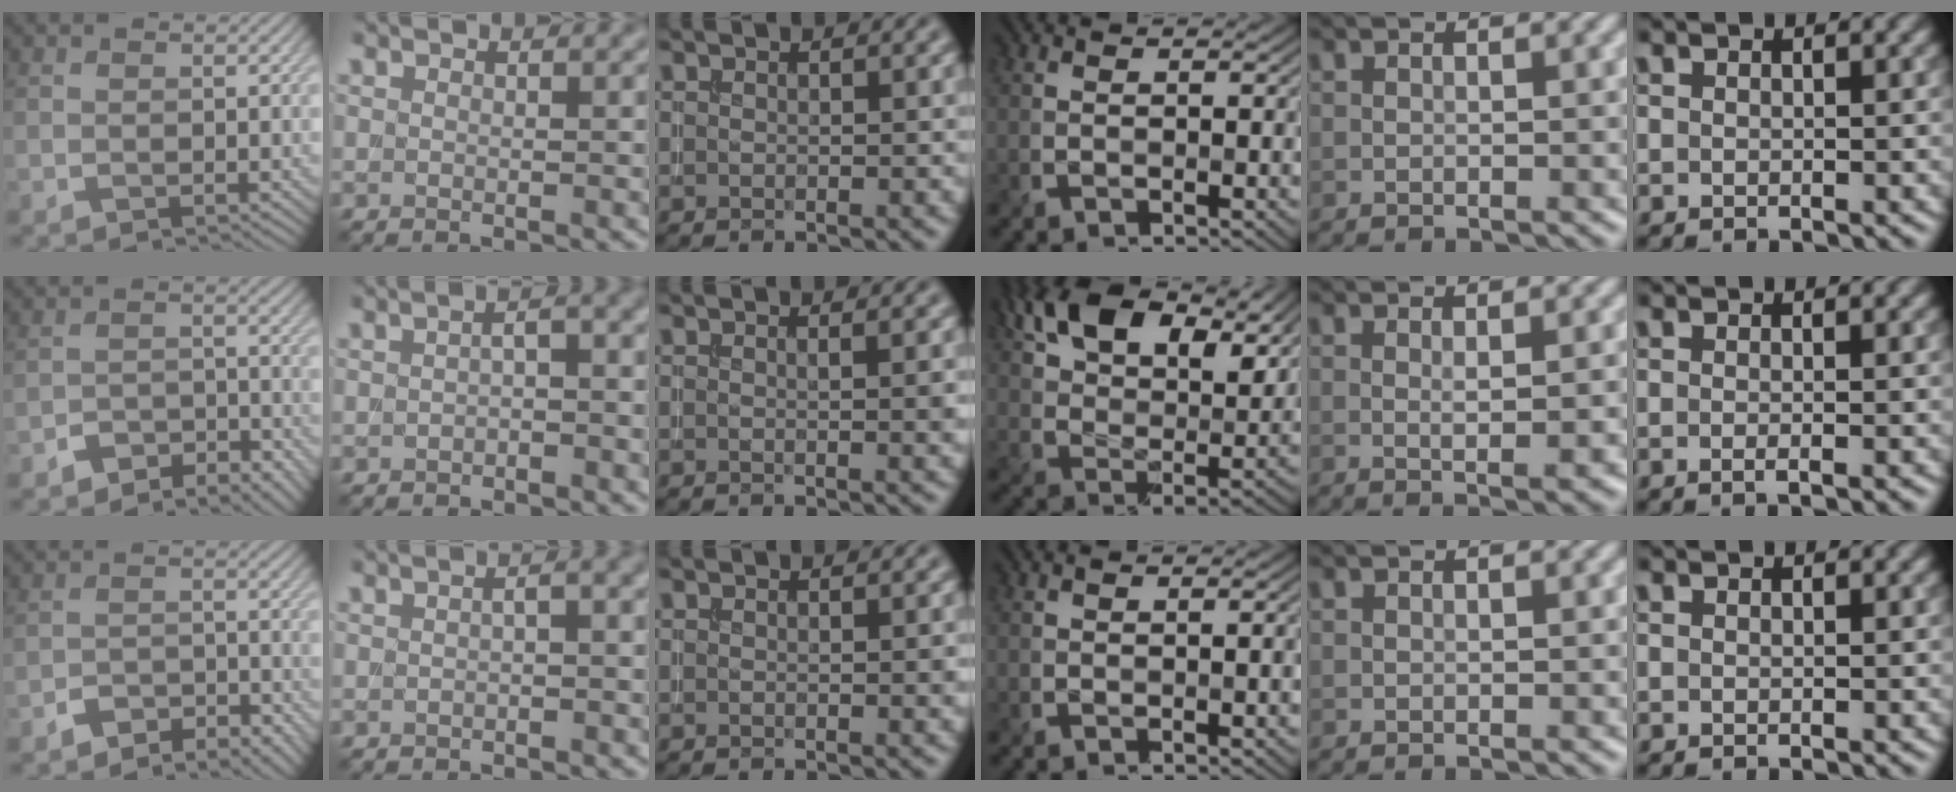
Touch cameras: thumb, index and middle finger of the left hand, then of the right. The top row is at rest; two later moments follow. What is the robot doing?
{"motion": "extract", "object": "backpack"}